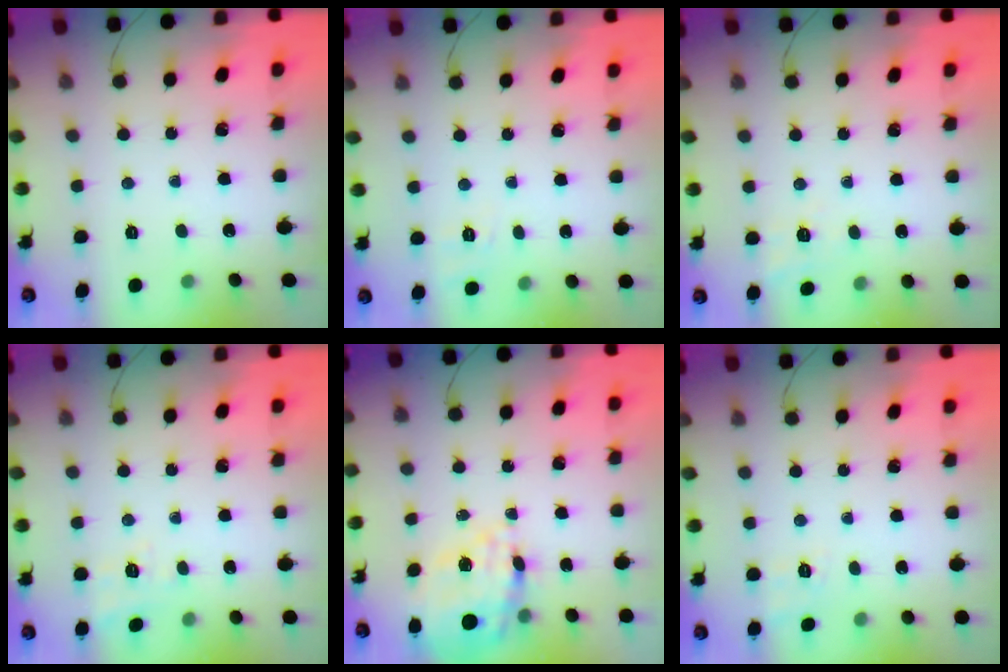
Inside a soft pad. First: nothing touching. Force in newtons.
{"total": 1.8, "press": 0.1, "slide": 1.8}
{"total": 2.3, "press": 0.6, "slide": 2.2}
{"total": 4.3, "press": 3.7, "slide": 2.1}
{"total": 18.4, "press": 18.0, "slide": 4.0}
{"total": 2.5, "press": 1.6, "slide": 1.9}